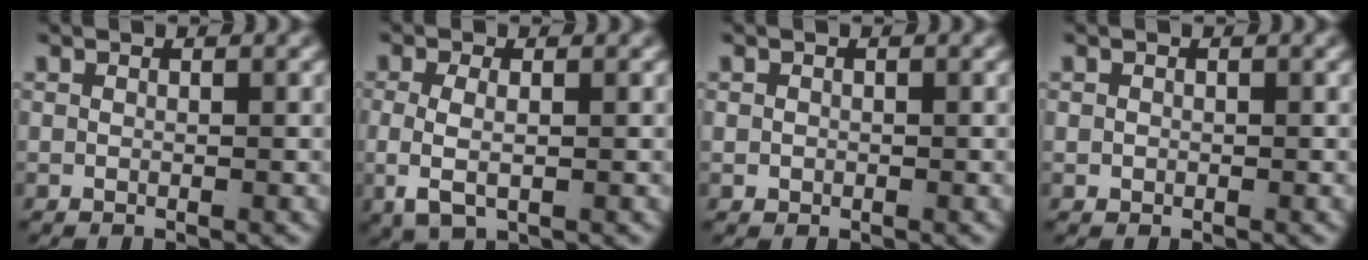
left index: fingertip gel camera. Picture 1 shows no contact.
{"total": 3.3, "force": [-0.5, 1.7, 2.8], "torque": [-0.073, -0.019, 0.008]}
{"total": 0.7, "force": [-0.1, 0.6, 0.2], "torque": [-0.013, -0.009, 0.005]}
{"total": 0.6, "force": [-0.1, 0.5, 0.2], "torque": [-0.011, -0.007, 0.005]}